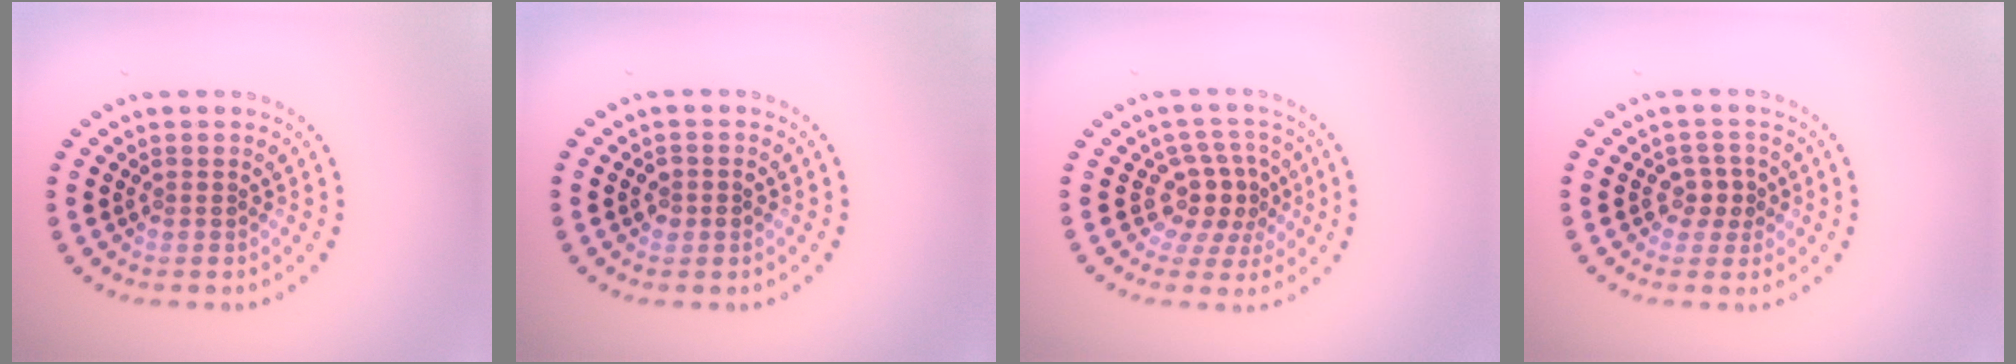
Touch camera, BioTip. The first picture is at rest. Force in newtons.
{"total": 1.3, "press": 1.3, "slide": 0.1}
{"total": 3.4, "press": 2.6, "slide": 2.2}
{"total": 1.9, "press": 1.7, "slide": 0.8}